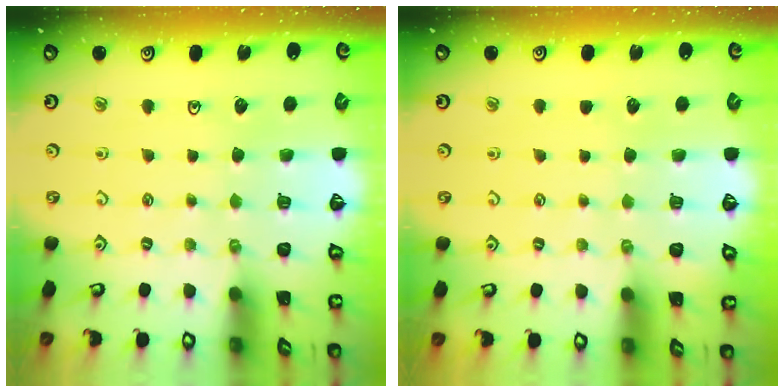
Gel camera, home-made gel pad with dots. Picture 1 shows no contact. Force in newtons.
{"total": 0.0}